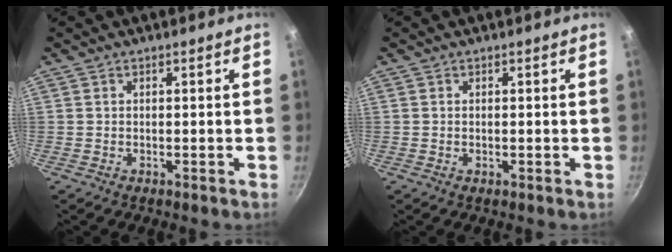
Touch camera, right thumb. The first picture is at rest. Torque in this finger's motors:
{"motor_torque": [-0.05, 0.04, -0.37, 0.14, 0.03]}